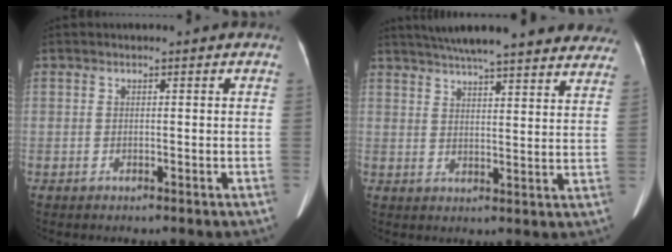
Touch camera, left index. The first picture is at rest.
{"total": 26.4, "force": [23.2, 3.8, 12.2], "torque": [-0.192, -0.013, 0.282]}